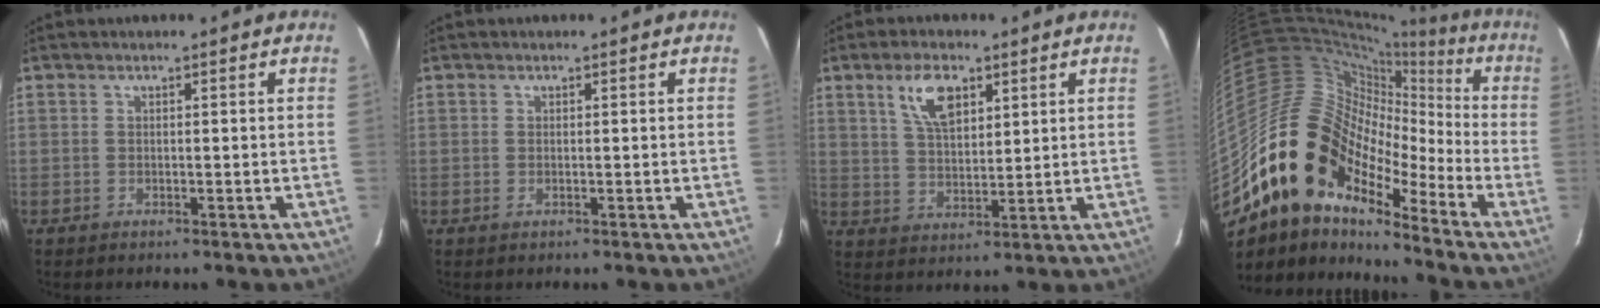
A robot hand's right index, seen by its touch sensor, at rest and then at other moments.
{"total": 0.0}
{"total": 8.1, "force": [4.2, 3.8, 5.8], "torque": [-0.107, 0.012, 0.081]}
{"total": 17.0, "force": [-10.2, 10.9, 8.1], "torque": [-0.131, 0.023, -0.205]}